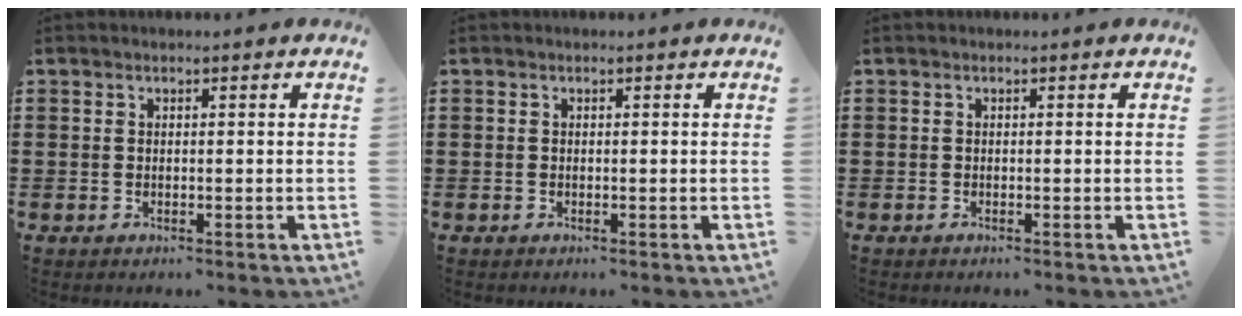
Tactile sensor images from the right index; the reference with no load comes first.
{"total": 0.0}
{"total": 0.0}